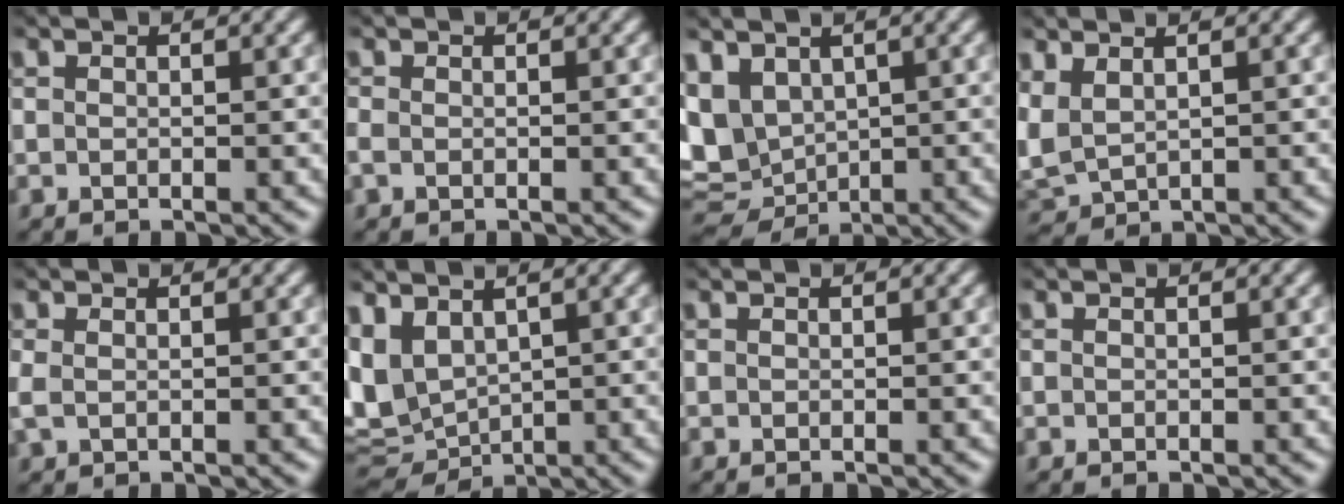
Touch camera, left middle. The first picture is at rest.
{"total": 0.6, "force": [-0.2, 0.3, 0.4], "torque": [-0.016, -0.004, -0.006]}
{"total": 8.0, "force": [1.3, 5.9, 5.2], "torque": [-0.100, -0.007, 0.036]}
{"total": 2.9, "force": [1.1, 1.6, 2.1], "torque": [-0.063, 0.003, 0.029]}
{"total": 1.0, "force": [0.2, 0.5, 0.9], "torque": [-0.023, 0.000, 0.002]}
{"total": 8.0, "force": [1.7, 5.2, 5.8], "torque": [-0.126, -0.004, 0.046]}
{"total": 0.0}
{"total": 0.0}